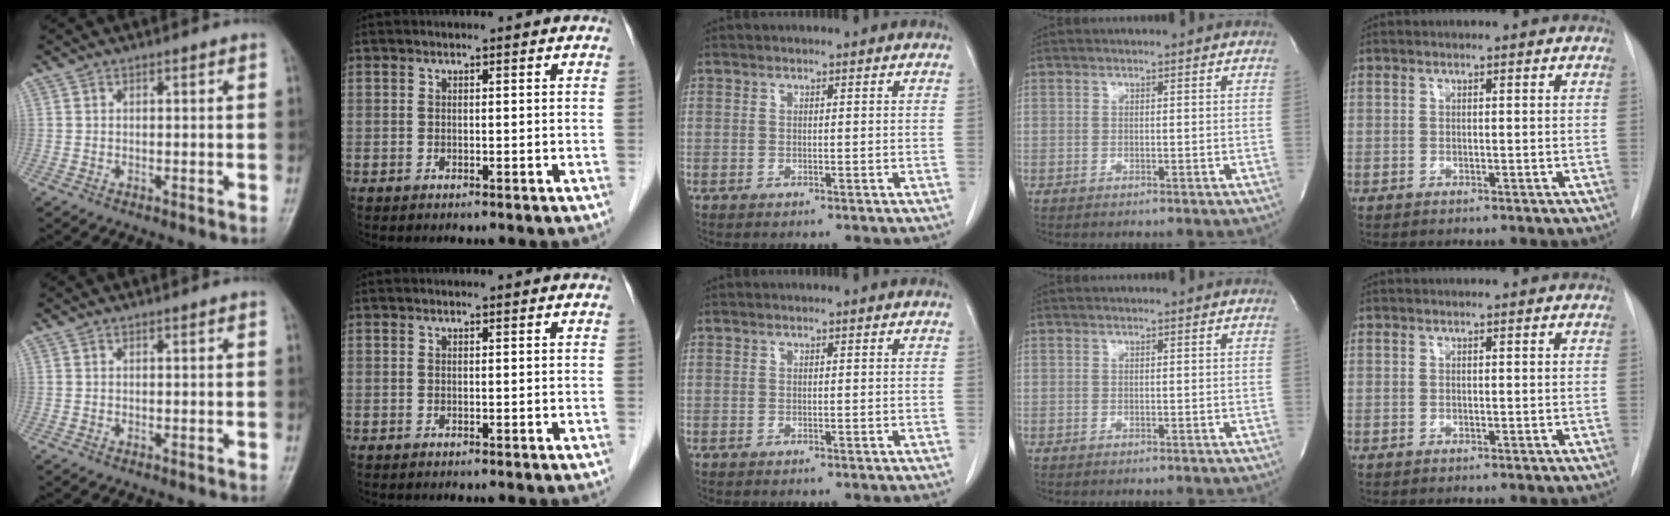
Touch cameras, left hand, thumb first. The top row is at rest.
{}